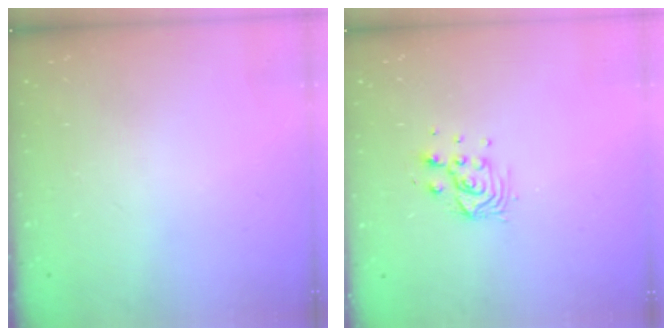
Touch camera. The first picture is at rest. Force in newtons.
{"total": 5.9, "press": 5.9, "slide": 0.4}